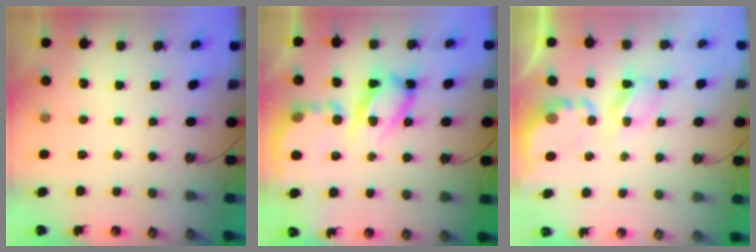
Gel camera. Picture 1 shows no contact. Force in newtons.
{"total": 16.9, "press": 16.8, "slide": 1.5}
{"total": 5.7, "press": 5.7, "slide": 0.5}